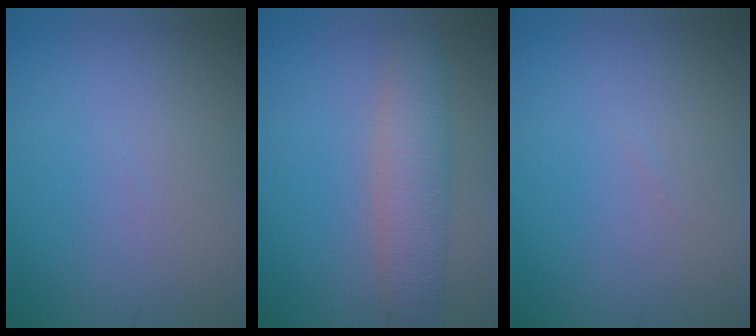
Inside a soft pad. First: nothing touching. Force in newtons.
{"total": 4.0, "press": 4.0, "slide": 0.1}
{"total": 0.0}